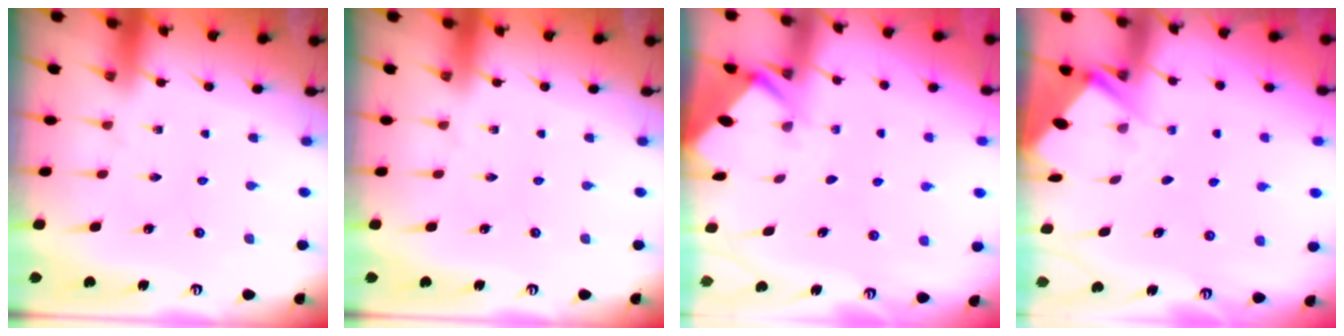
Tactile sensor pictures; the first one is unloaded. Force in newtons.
{"total": 0.0}
{"total": 2.9, "press": 2.9, "slide": 0.4}
{"total": 3.0, "press": 2.9, "slide": 0.4}